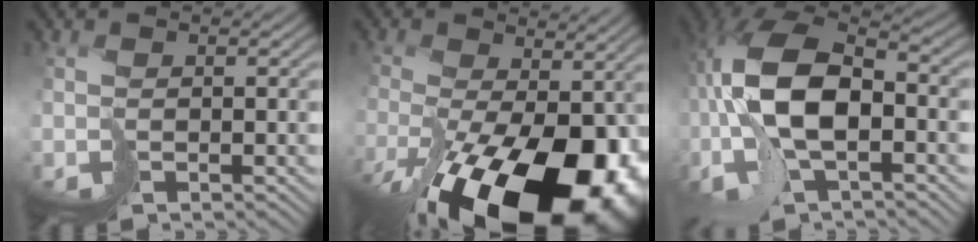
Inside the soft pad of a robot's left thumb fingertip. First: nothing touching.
{"total": 18.5, "force": [-8.1, 9.0, 14.0], "torque": [-0.237, -0.065, -0.087]}
{"total": 11.9, "force": [-0.9, 5.3, 10.6], "torque": [-0.249, 0.011, -0.022]}